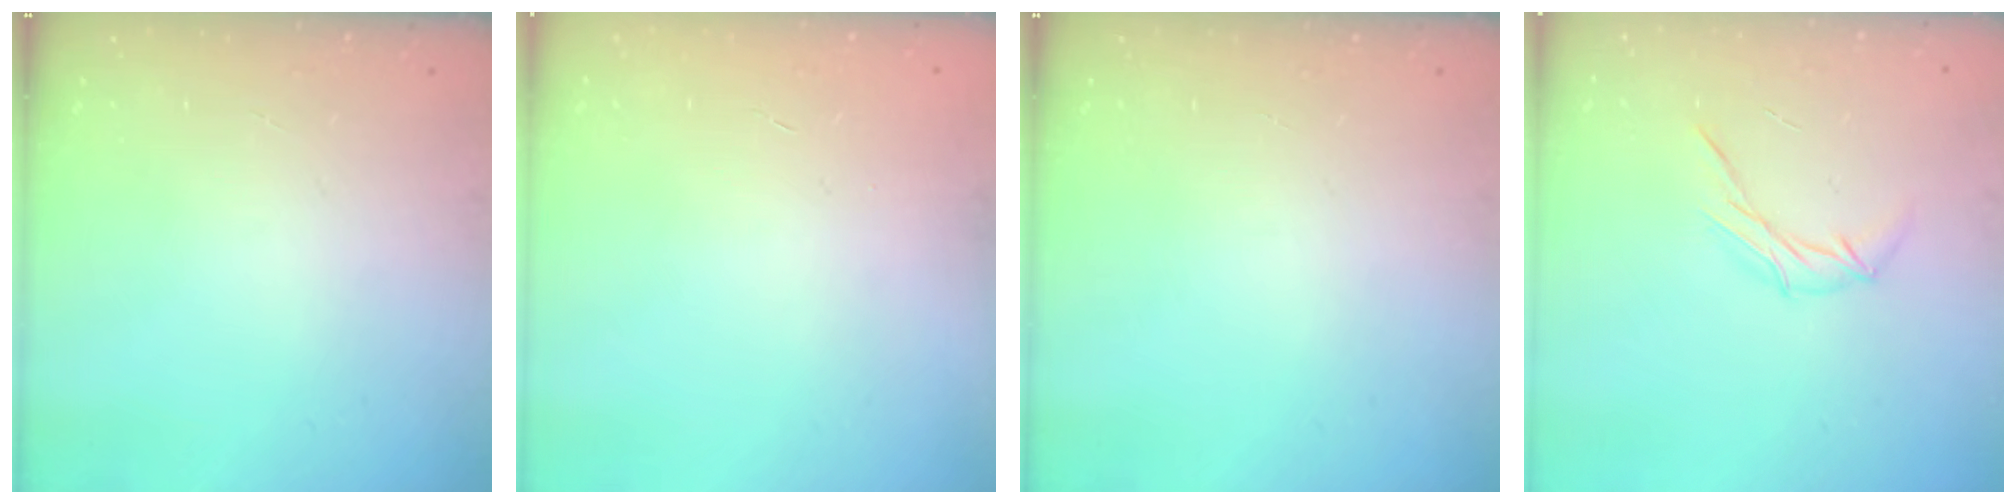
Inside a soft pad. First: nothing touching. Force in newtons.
{"total": 0.0}
{"total": 0.0}
{"total": 6.6, "press": 6.6, "slide": 0.2}